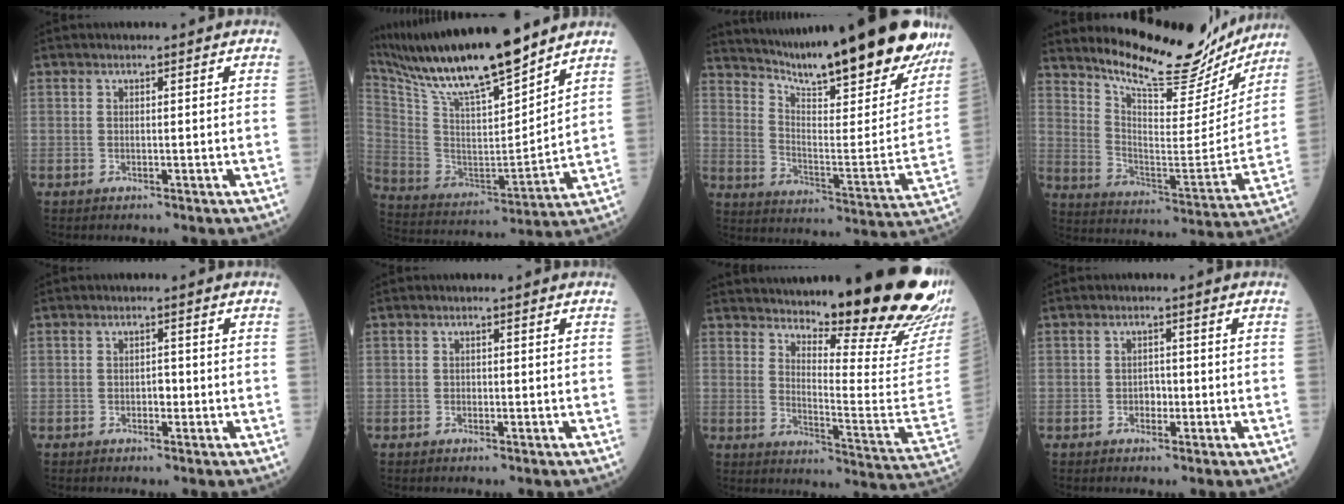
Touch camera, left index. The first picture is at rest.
{"total": 19.8, "force": [16.5, 1.7, 10.9], "torque": [-0.208, -0.002, 0.304]}
{"total": 28.4, "force": [23.6, 3.7, 15.4], "torque": [-0.243, -0.077, 0.318]}
{"total": 19.3, "force": [17.6, 4.1, 6.8], "torque": [-0.114, -0.048, 0.253]}
{"total": 1.5, "force": [-0.8, 0.8, 1.0], "torque": [-0.011, -0.001, -0.015]}
{"total": 0.6, "force": [-0.5, 0.3, 0.2], "torque": [-0.002, -0.003, -0.011]}
{"total": 23.9, "force": [20.9, 1.5, 11.5], "torque": [-0.169, -0.114, 0.262]}
{"total": 1.7, "force": [-0.9, 1.1, 1.0], "torque": [-0.011, 0.001, -0.017]}